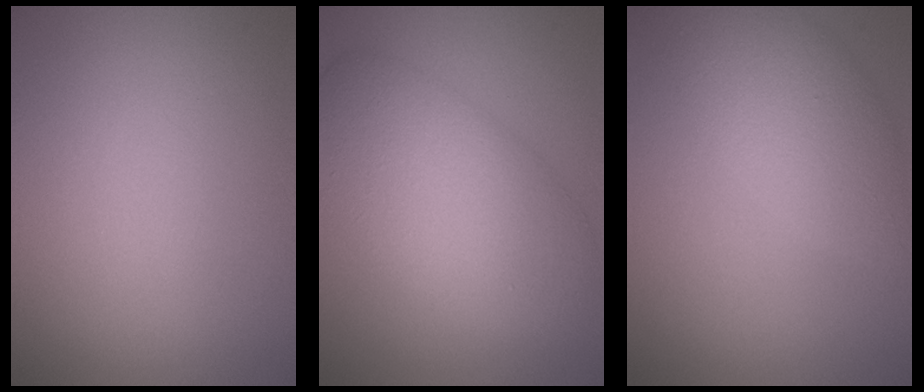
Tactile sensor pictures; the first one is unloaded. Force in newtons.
{"total": 8.4, "press": 8.3, "slide": 0.4}
{"total": 4.7, "press": 4.7, "slide": 0.1}